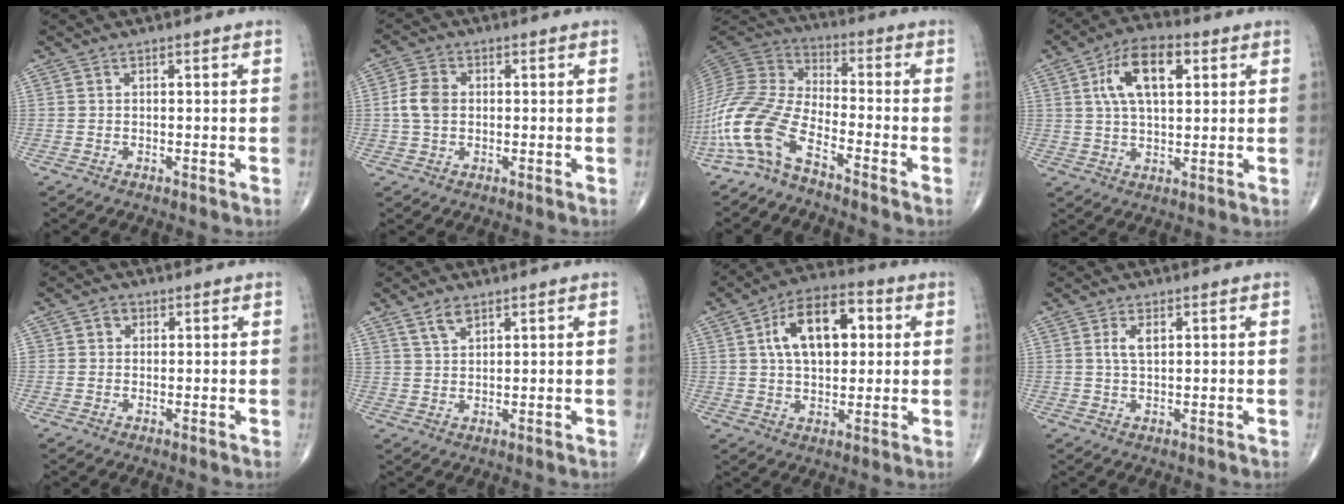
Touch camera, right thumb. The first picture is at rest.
{"total": 5.0, "force": [0.1, 3.7, 3.4], "torque": [-0.069, 0.008, -0.003]}
{"total": 13.8, "force": [-8.4, 5.1, 9.6], "torque": [-0.214, 0.064, -0.176]}
{"total": 12.0, "force": [3.7, 6.0, 9.6], "torque": [-0.163, 0.007, 0.062]}
{"total": 2.1, "force": [0.6, 1.8, 0.7], "torque": [0.001, 0.001, 0.005]}
{"total": 3.6, "force": [2.5, 1.7, 2.0], "torque": [-0.033, -0.011, 0.053]}
{"total": 14.7, "force": [3.5, 8.2, 11.7], "torque": [-0.174, 0.013, 0.053]}
{"total": 3.1, "force": [1.0, 1.4, 2.5], "torque": [-0.047, 0.000, 0.021]}